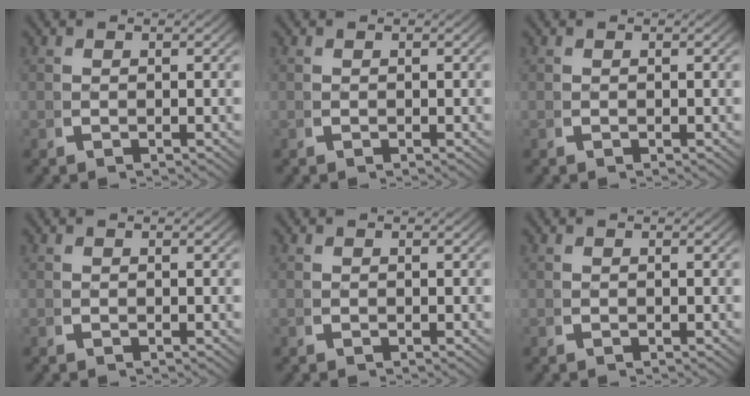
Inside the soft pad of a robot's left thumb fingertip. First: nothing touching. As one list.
[{"total": 0.0}, {"total": 0.0}, {"total": 0.0}, {"total": 0.0}, {"total": 0.0}]